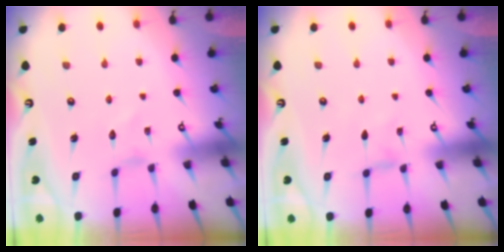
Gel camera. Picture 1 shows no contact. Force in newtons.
{"total": 0.6, "press": 0.5, "slide": 0.2}